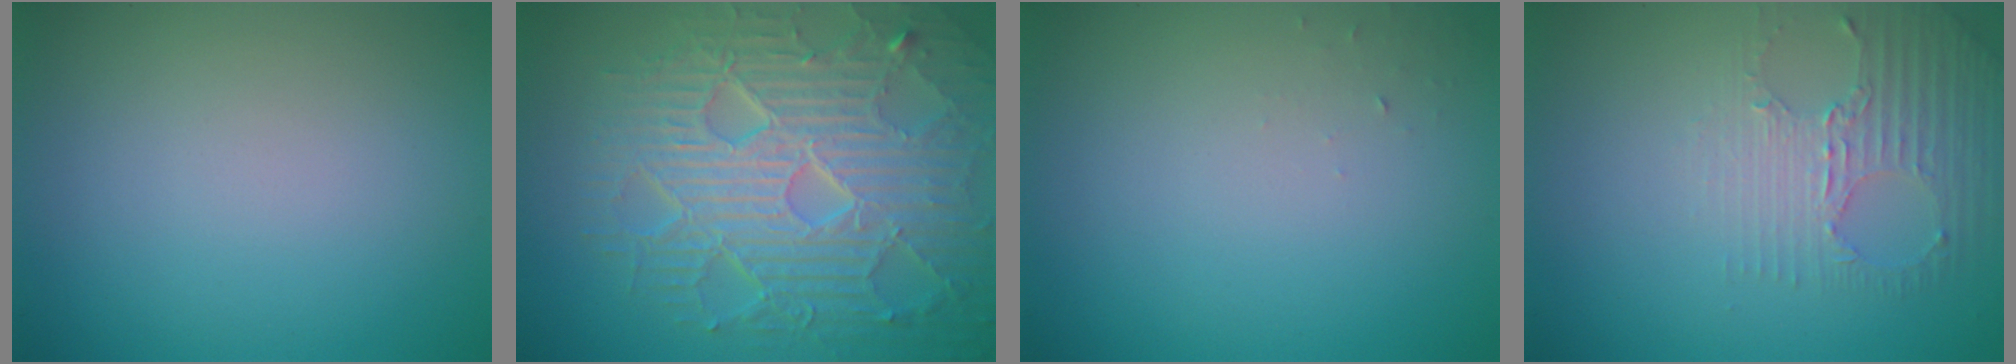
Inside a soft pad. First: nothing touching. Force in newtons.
{"total": 10.1, "press": 6.6, "slide": 7.7}
{"total": 0.6, "press": 0.6, "slide": 0.1}
{"total": 2.8, "press": 2.4, "slide": 1.4}